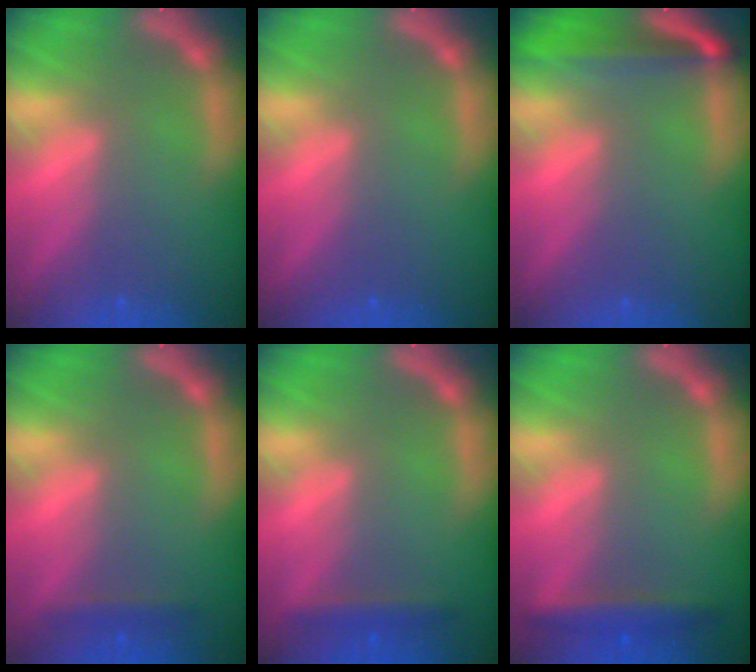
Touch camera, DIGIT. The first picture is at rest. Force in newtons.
{"total": 0.0}
{"total": 5.0}
{"total": 1.4}
{"total": 1.9}
{"total": 2.9}